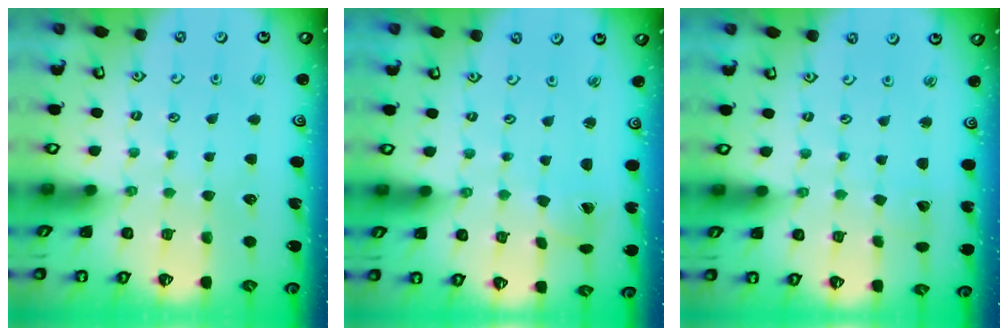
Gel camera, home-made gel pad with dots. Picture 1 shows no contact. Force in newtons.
{"total": 1.2, "press": 1.2, "slide": 0.1}
{"total": 1.4, "press": 1.4, "slide": 0.1}